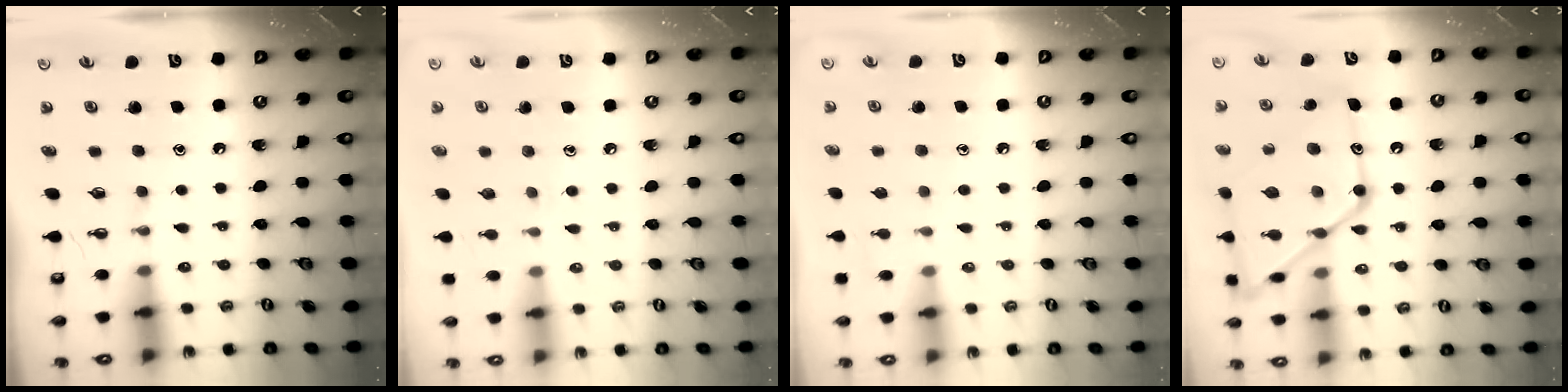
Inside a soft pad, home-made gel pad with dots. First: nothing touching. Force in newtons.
{"total": 4.5, "press": 4.5, "slide": 0.5}
{"total": 3.8, "press": 3.7, "slide": 0.4}
{"total": 22.0, "press": 21.9, "slide": 1.6}